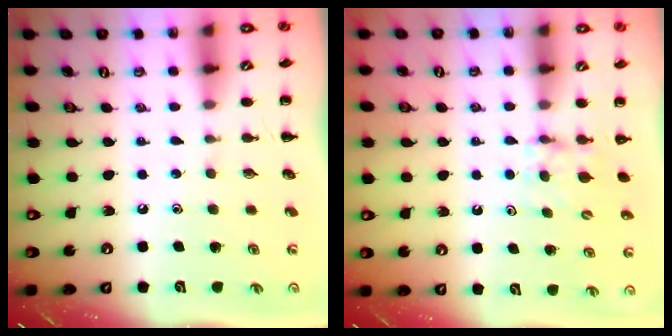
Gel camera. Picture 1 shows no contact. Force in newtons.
{"total": 5.9, "press": 5.7, "slide": 1.6}